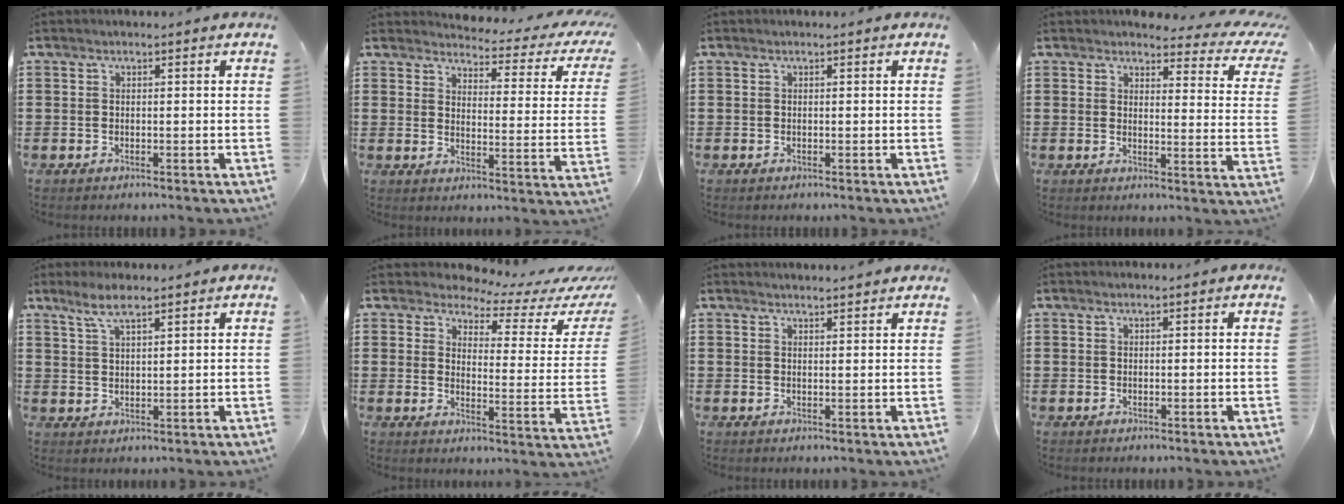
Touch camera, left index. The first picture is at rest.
{"total": 3.2, "force": [2.9, 0.4, 1.3], "torque": [-0.039, -0.027, 0.040]}
{"total": 0.0}
{"total": 3.7, "force": [3.2, 0.9, 1.6], "torque": [-0.041, -0.018, 0.053]}
{"total": 4.4, "force": [3.1, 1.1, 3.0], "torque": [-0.066, 0.004, 0.055]}
{"total": 3.8, "force": [3.2, 1.2, 1.6], "torque": [-0.037, -0.027, 0.045]}
{"total": 1.6, "force": [1.6, 0.0, 0.1], "torque": [-0.006, 0.001, 0.032]}
{"total": 0.0}